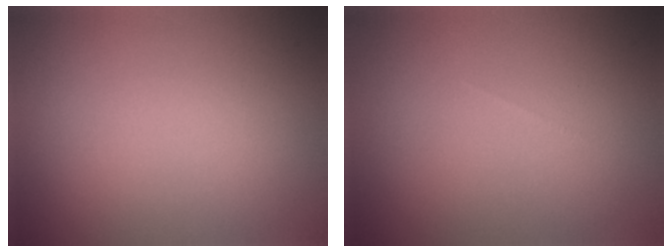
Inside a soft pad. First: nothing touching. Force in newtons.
{"total": 0.0}